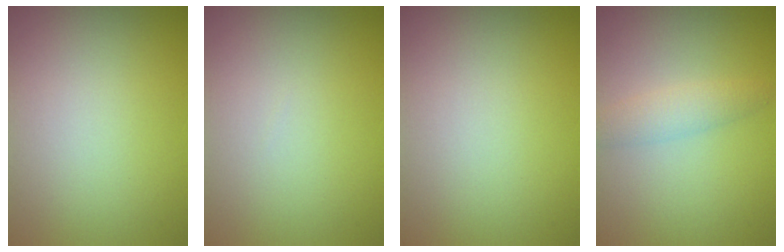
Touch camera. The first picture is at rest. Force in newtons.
{"total": 0.0}
{"total": 0.0}
{"total": 2.0, "press": 2.0, "slide": 0.1}